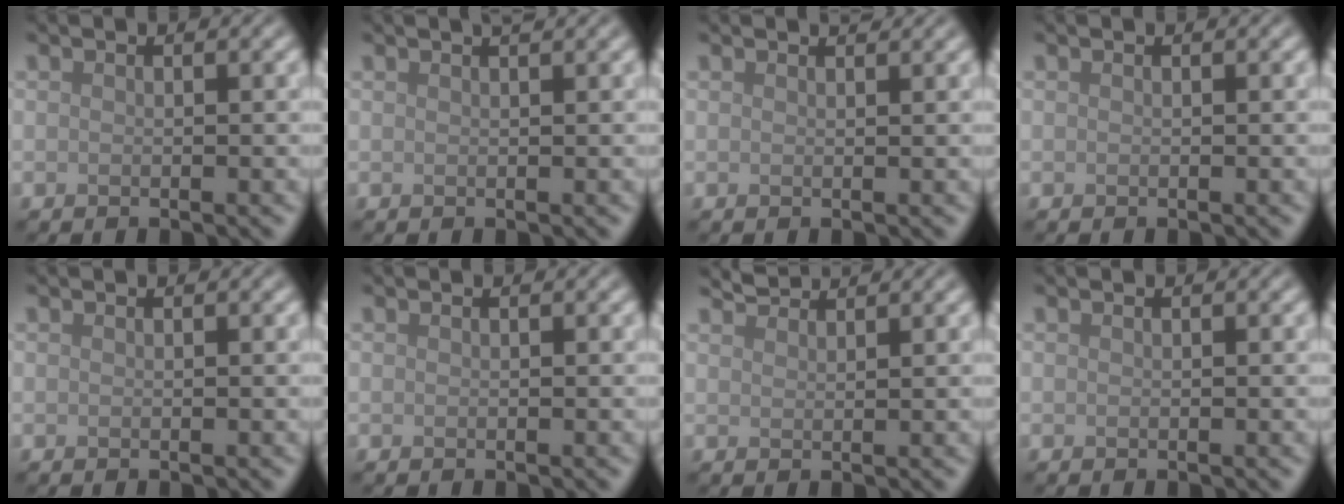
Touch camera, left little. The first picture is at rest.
{"total": 1.2, "force": [0.9, 0.3, 0.8], "torque": [-0.006, 0.000, 0.007]}
{"total": 0.9, "force": [0.9, 0.1, 0.2], "torque": [-0.002, -0.003, 0.010]}
{"total": 0.0}
{"total": 0.0}
{"total": 0.0}
{"total": 1.8, "force": [1.8, 0.2, 0.3], "torque": [0.000, 0.005, 0.030]}
{"total": 0.0}